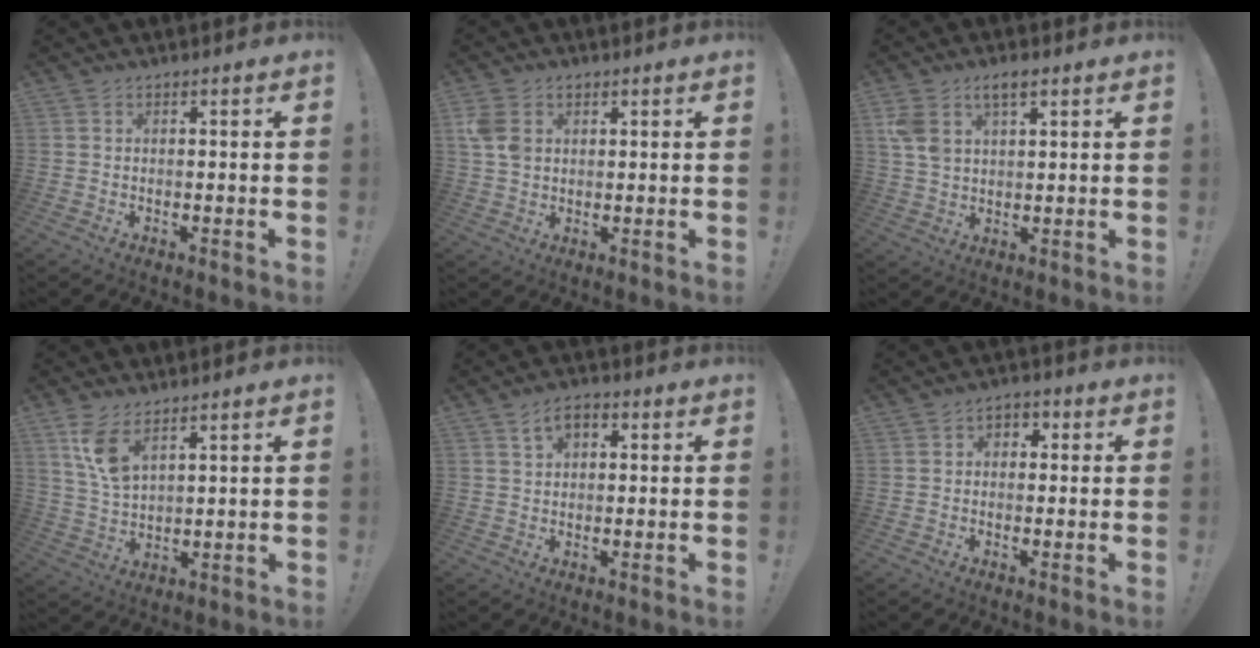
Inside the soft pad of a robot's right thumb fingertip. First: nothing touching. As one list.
[{"total": 6.1, "force": [2.0, 4.7, 3.4], "torque": [-0.063, 0.001, 0.040]}, {"total": 7.0, "force": [3.7, 3.8, 4.5], "torque": [-0.081, -0.007, 0.070]}, {"total": 8.4, "force": [5.0, 3.8, 5.6], "torque": [-0.104, -0.024, 0.093]}, {"total": 5.3, "force": [2.1, 3.3, 3.5], "torque": [-0.057, 0.002, 0.037]}, {"total": 3.2, "force": [-0.8, 2.7, 1.5], "torque": [-0.017, 0.009, -0.016]}]